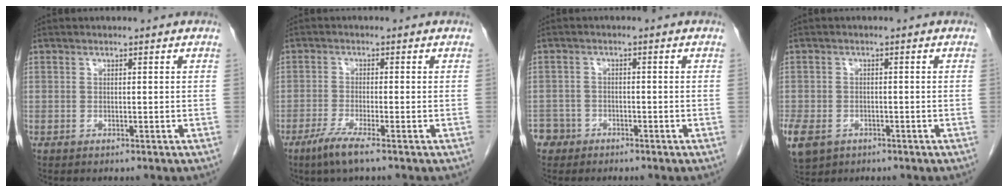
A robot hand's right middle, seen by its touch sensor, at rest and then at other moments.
{"total": 4.1, "force": [-2.7, -0.2, 3.1], "torque": [-0.069, -0.013, -0.056]}
{"total": 3.3, "force": [-2.3, 2.3, -0.5], "torque": [0.011, 0.009, -0.046]}
{"total": 13.7, "force": [-6.3, 10.5, 6.1], "torque": [-0.189, -0.015, -0.086]}